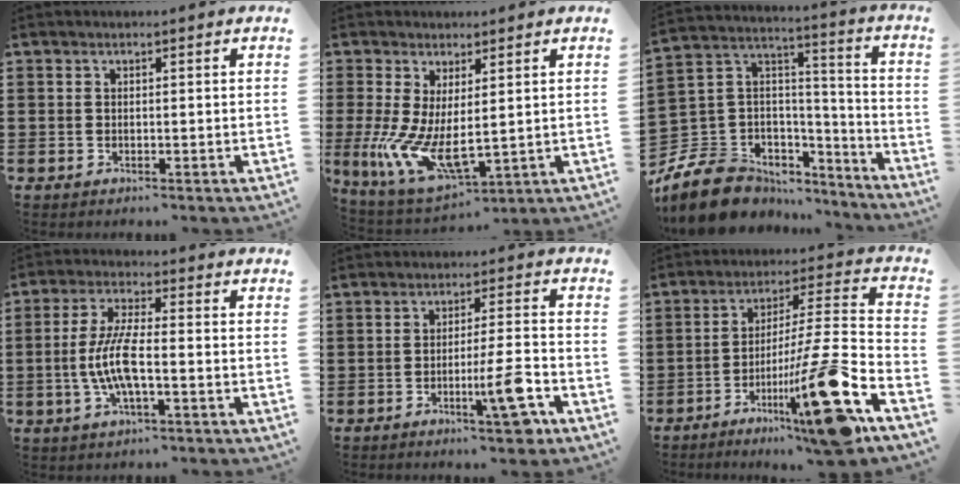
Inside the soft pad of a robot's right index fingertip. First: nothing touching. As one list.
[{"total": 8.6, "force": [-0.2, 3.1, 8.0], "torque": [-0.177, -0.030, 0.003]}, {"total": 10.8, "force": [-7.1, 7.5, 3.0], "torque": [-0.101, 0.008, -0.136]}, {"total": 7.6, "force": [-1.7, 2.2, 7.1], "torque": [-0.156, -0.009, -0.038]}, {"total": 8.6, "force": [-3.6, 1.0, 7.8], "torque": [-0.129, -0.002, -0.060]}, {"total": 18.6, "force": [-9.9, 0.3, 15.7], "torque": [-0.248, 0.009, -0.169]}]